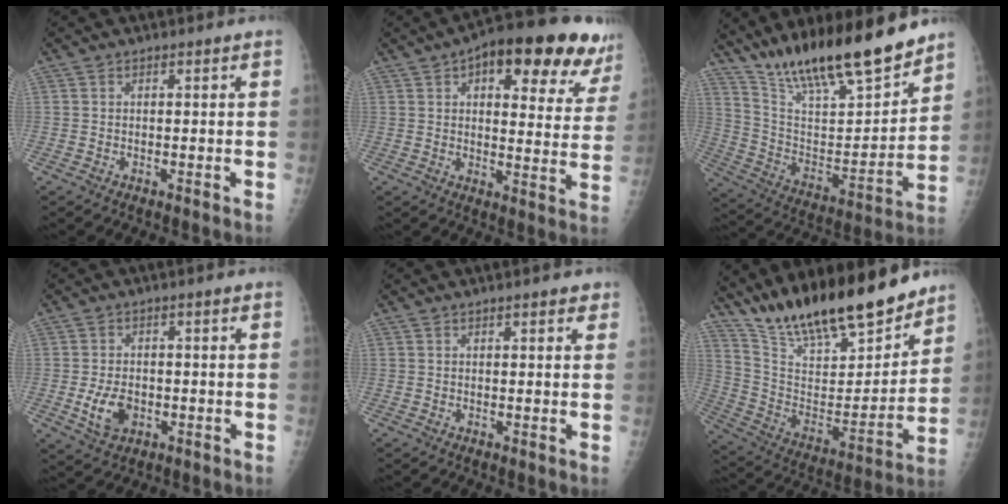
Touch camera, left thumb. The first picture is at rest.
{"total": 21.0, "force": [11.8, 8.7, 15.1], "torque": [-0.160, -0.013, 0.147]}
{"total": 22.2, "force": [18.0, 4.6, 12.1], "torque": [-0.176, -0.089, 0.314]}
{"total": 6.0, "force": [-1.6, 3.9, 4.2], "torque": [-0.070, 0.004, -0.022]}
{"total": 2.0, "force": [1.2, 0.8, 1.4], "torque": [-0.011, -0.002, 0.012]}
{"total": 23.8, "force": [19.6, 6.4, 11.8], "torque": [-0.166, -0.094, 0.337]}